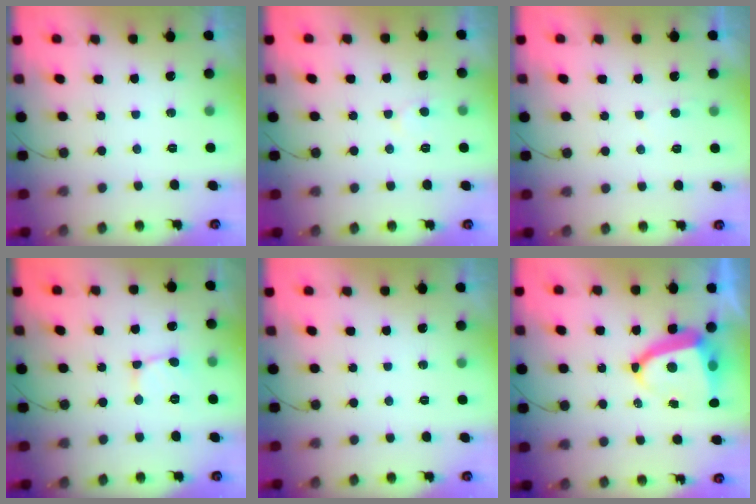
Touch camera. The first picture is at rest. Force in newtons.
{"total": 3.6, "press": 3.6, "slide": 0.2}
{"total": 2.1, "press": 2.1, "slide": 0.2}
{"total": 2.1, "press": 2.1, "slide": 0.2}
{"total": 0.0}
{"total": 9.3, "press": 9.2, "slide": 0.9}